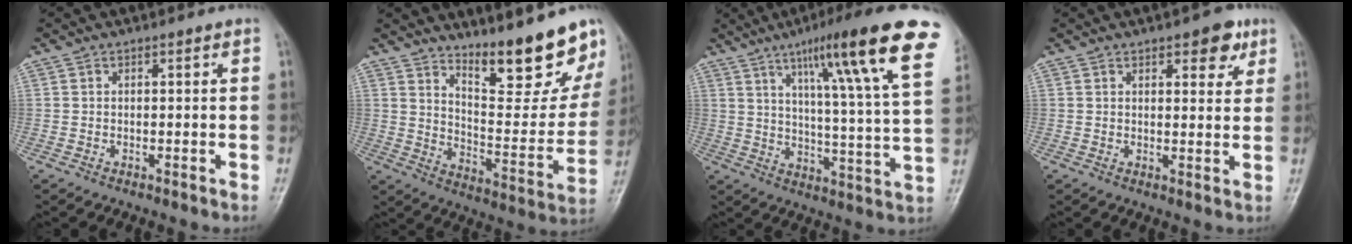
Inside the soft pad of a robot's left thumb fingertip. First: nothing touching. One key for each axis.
{"total": 18.2, "fx": 14.2, "fy": 4.5, "fz": 10.6, "tx": -0.111, "ty": -0.112, "tz": 0.213}
{"total": 22.7, "fx": 12.4, "fy": 2.4, "fz": 18.8, "tx": -0.255, "ty": -0.033, "tz": 0.171}
{"total": 5.5, "fx": 3.1, "fy": 2.5, "fz": 3.8, "tx": -0.027, "ty": -0.013, "tz": 0.034}